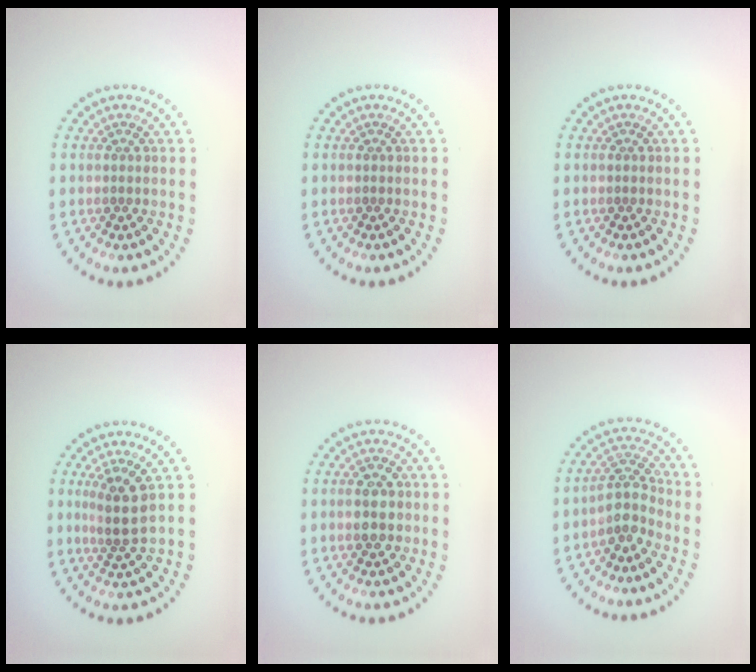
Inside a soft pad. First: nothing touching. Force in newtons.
{"total": 0.0}
{"total": 0.0}
{"total": 2.8, "press": 2.3, "slide": 1.6}
{"total": 3.3, "press": 3.3, "slide": 0.1}
{"total": 2.9, "press": 2.4, "slide": 1.7}